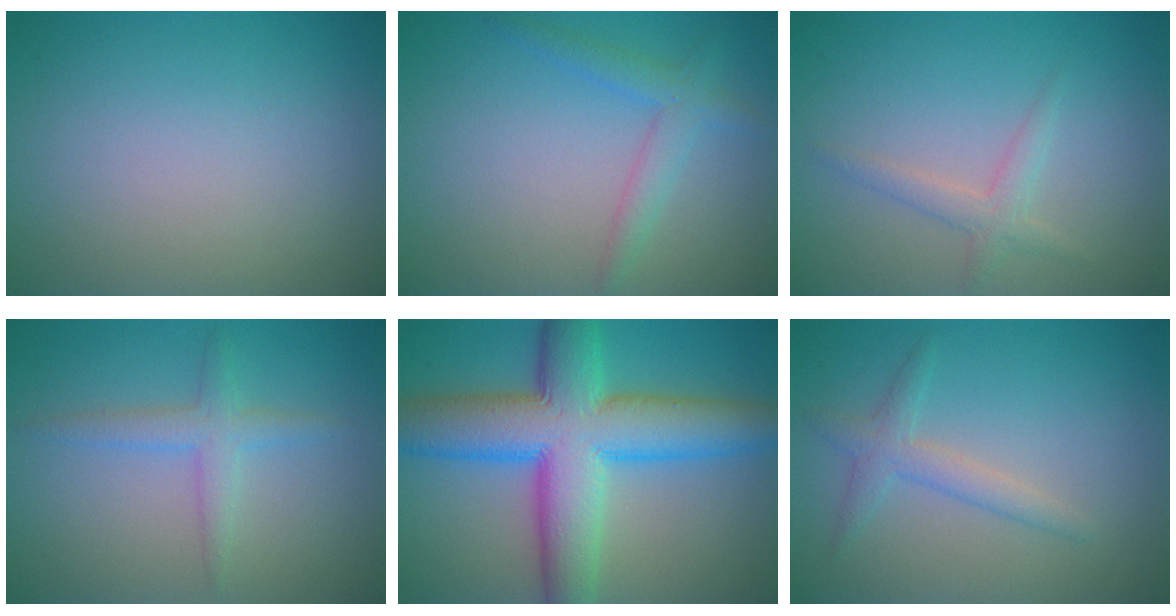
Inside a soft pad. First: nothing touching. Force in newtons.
{"total": 2.5, "press": 2.5, "slide": 0.1}
{"total": 1.8, "press": 1.8, "slide": 0.0}
{"total": 2.3, "press": 2.3, "slide": 0.1}
{"total": 11.7, "press": 11.7, "slide": 0.1}
{"total": 2.2, "press": 2.2, "slide": 0.1}